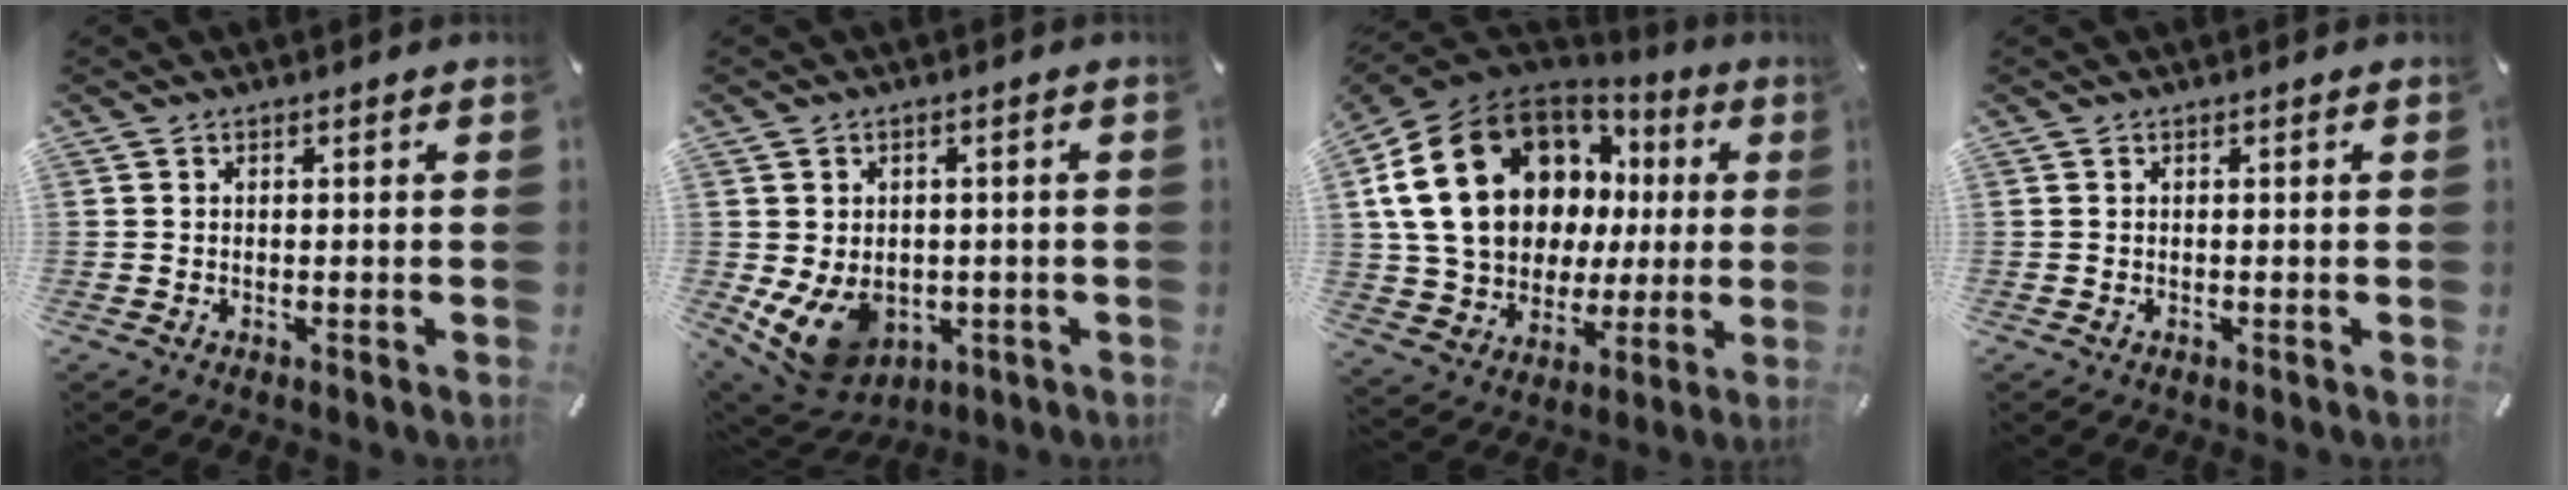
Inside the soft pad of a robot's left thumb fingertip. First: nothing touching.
{"total": 10.1, "force": [-2.7, 8.1, 5.4], "torque": [-0.111, -0.001, -0.047]}
{"total": 24.4, "force": [5.9, 18.4, 15.0], "torque": [-0.296, -0.022, 0.124]}
{"total": 0.0}